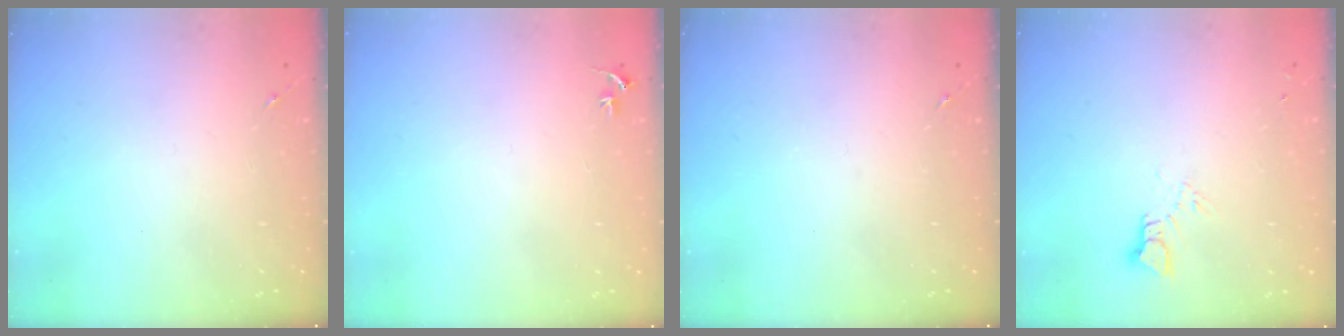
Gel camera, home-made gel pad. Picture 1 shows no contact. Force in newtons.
{"total": 2.3, "press": 2.3, "slide": 0.2}
{"total": 0.0}
{"total": 3.6, "press": 3.6, "slide": 0.3}